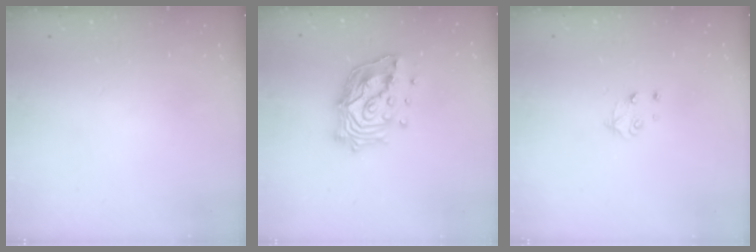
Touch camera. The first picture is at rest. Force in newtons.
{"total": 16.9, "press": 16.7, "slide": 2.7}
{"total": 4.3, "press": 4.3, "slide": 0.5}